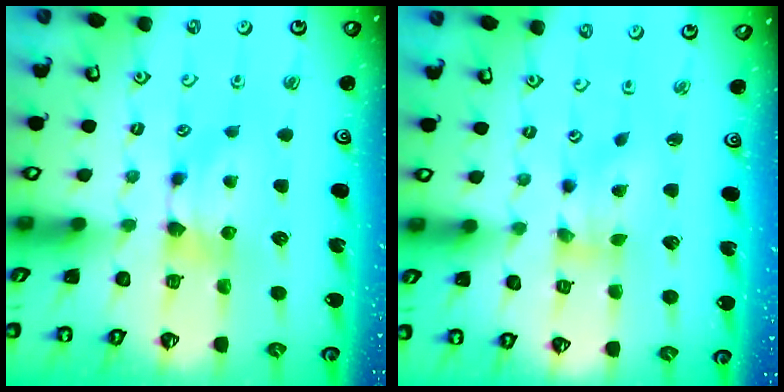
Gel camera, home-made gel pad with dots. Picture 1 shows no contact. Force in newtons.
{"total": 2.0, "press": 1.6, "slide": 1.2}